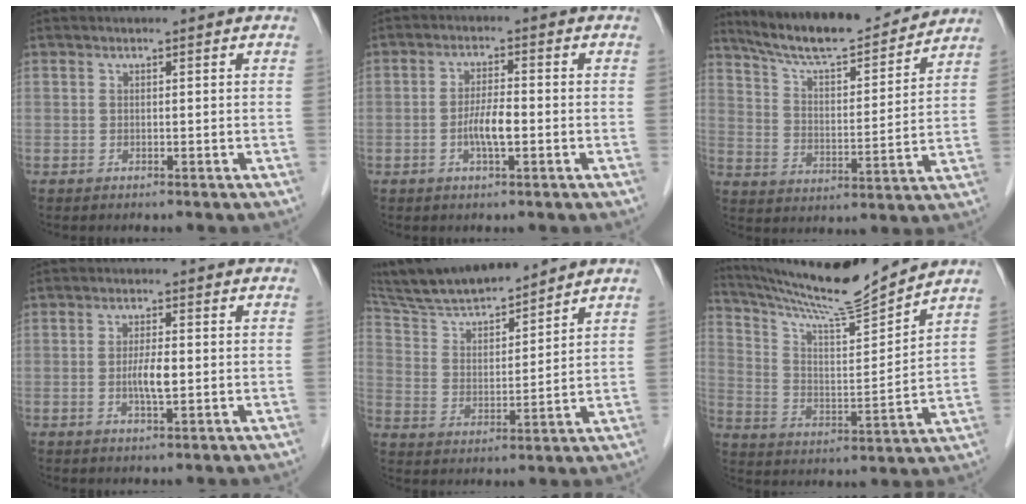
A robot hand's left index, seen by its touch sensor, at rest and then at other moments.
{"total": 4.2, "force": [-1.2, 0.8, 3.9], "torque": [-0.078, 0.000, -0.022]}
{"total": 16.4, "force": [15.1, 2.2, 6.0], "torque": [-0.104, 0.001, 0.240]}
{"total": 3.5, "force": [-0.4, 0.7, 3.4], "torque": [-0.069, -0.002, -0.007]}
{"total": 13.5, "force": [12.4, 1.5, 5.3], "torque": [-0.101, 0.015, 0.229]}
{"total": 14.1, "force": [13.4, -1.3, 4.1], "torque": [-0.086, -0.013, 0.232]}